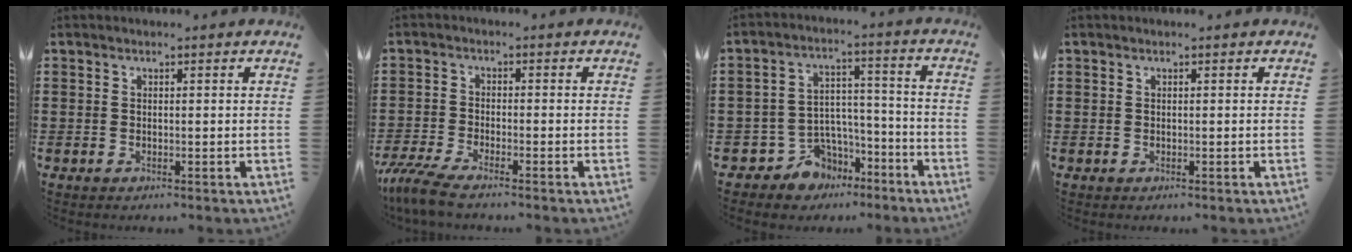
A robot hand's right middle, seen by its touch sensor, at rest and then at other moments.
{"total": 4.3, "force": [-3.7, 0.2, 2.3], "torque": [-0.075, -0.021, -0.079]}
{"total": 6.3, "force": [-4.7, 4.2, 0.3], "torque": [-0.033, 0.009, -0.091]}
{"total": 0.0}